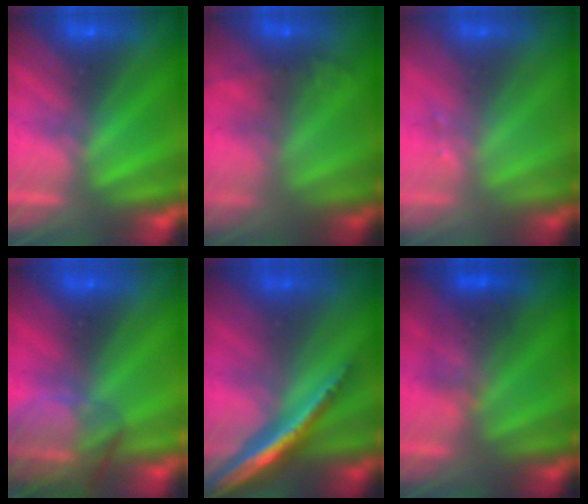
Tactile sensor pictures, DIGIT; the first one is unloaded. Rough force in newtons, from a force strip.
{"total": 7.5}
{"total": 1.5}
{"total": 8.6}
{"total": 1.8}
{"total": 2.4}